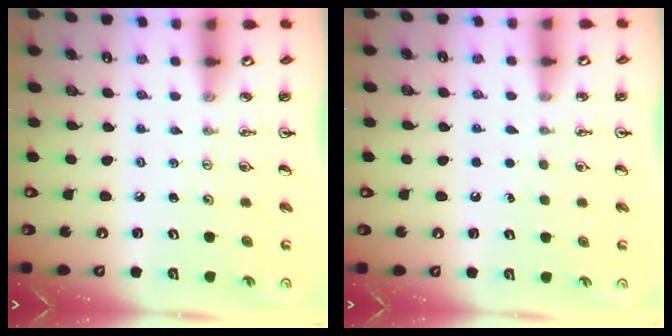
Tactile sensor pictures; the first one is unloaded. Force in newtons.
{"total": 1.5, "press": 1.5, "slide": 0.1}